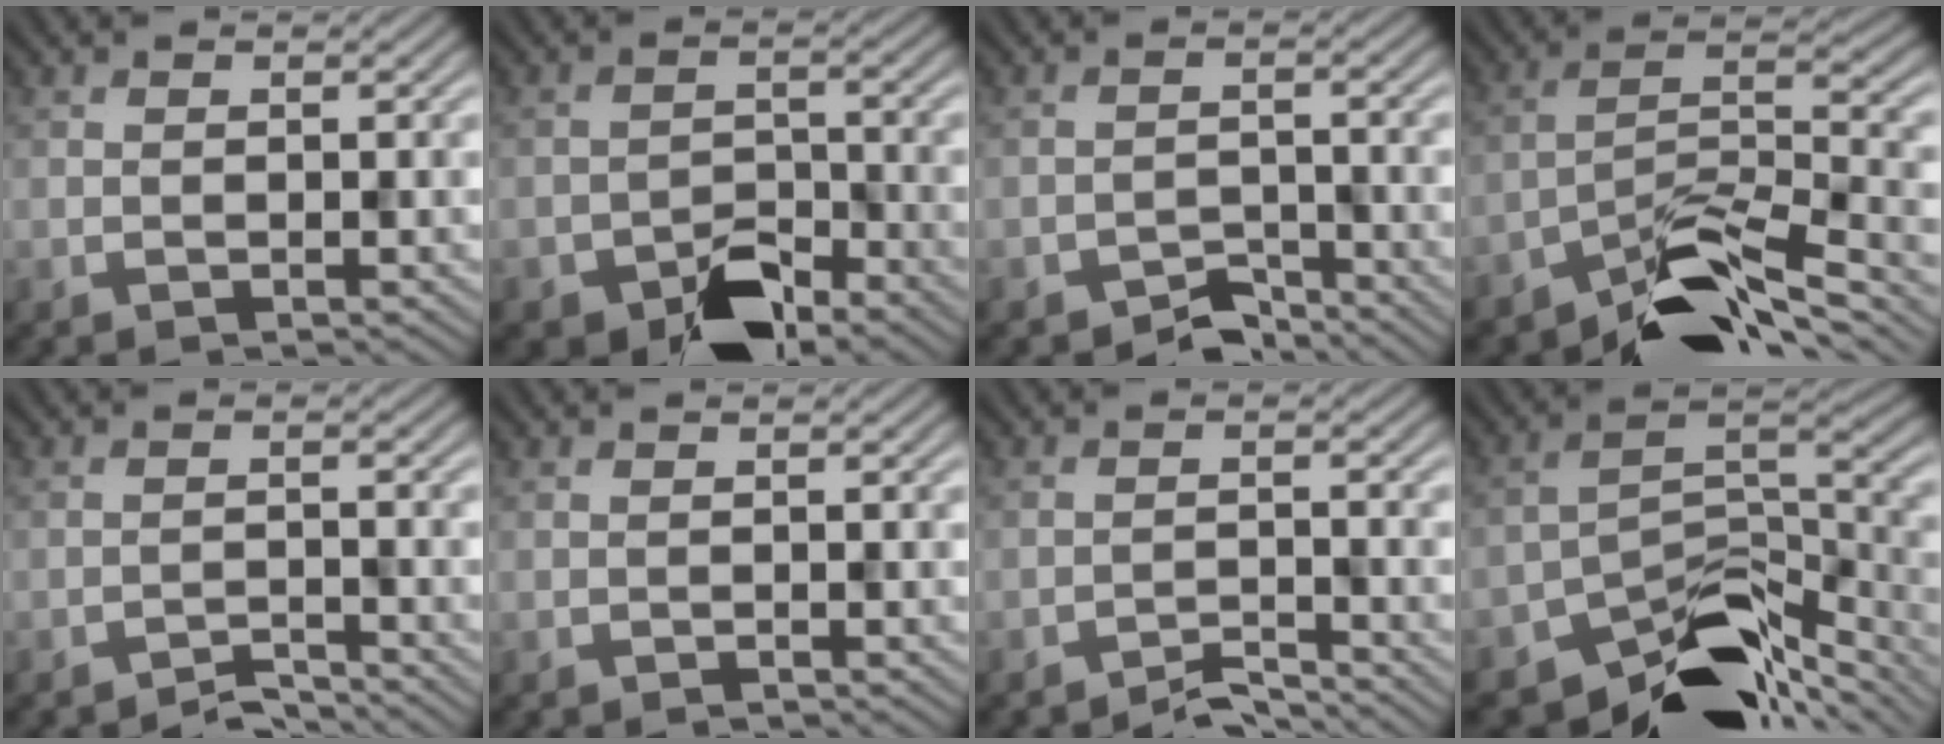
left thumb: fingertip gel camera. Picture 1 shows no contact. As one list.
[{"total": 5.7, "force": [-3.9, 2.9, 2.9], "torque": [-0.047, 0.000, -0.074]}, {"total": 3.0, "force": [-2.7, 1.0, 0.8], "torque": [-0.009, 0.005, -0.053]}, {"total": 9.8, "force": [-7.4, 2.9, 5.7], "torque": [-0.092, 0.004, -0.146]}, {"total": 2.2, "force": [-2.1, 0.1, 0.5], "torque": [-0.004, 0.005, -0.044]}, {"total": 0.0}, {"total": 2.6, "force": [-2.5, 0.2, 0.8], "torque": [-0.009, 0.006, -0.052]}, {"total": 12.8, "force": [-9.4, 5.9, 6.2], "torque": [-0.111, -0.013, -0.153]}]